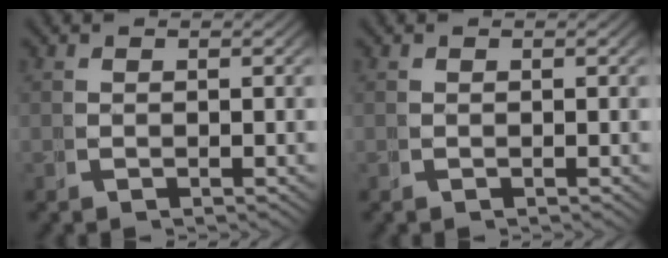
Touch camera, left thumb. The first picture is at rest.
{"total": 0.0}